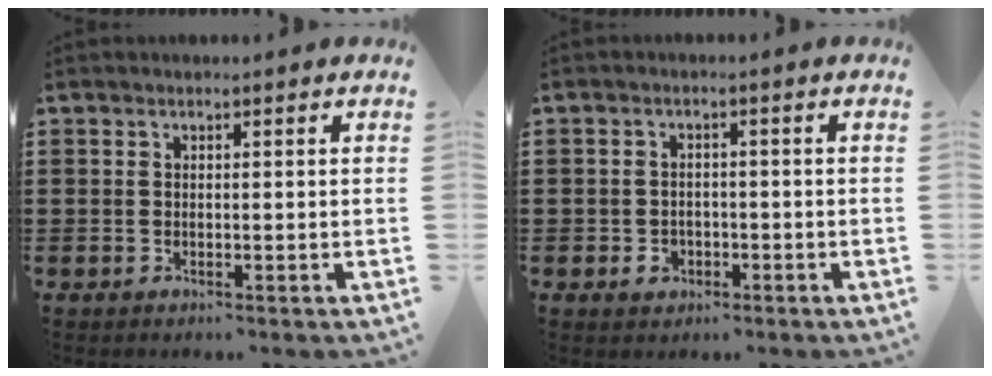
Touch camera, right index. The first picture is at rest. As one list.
[{"total": 2.2, "force": [-1.1, 1.6, 1.0], "torque": [-0.024, 0.000, -0.022]}]